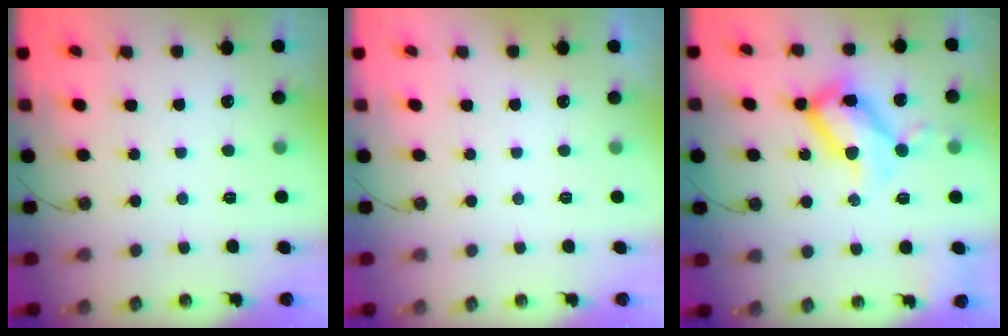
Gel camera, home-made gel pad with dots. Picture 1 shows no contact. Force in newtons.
{"total": 0.0}
{"total": 20.1, "press": 20.0, "slide": 1.8}